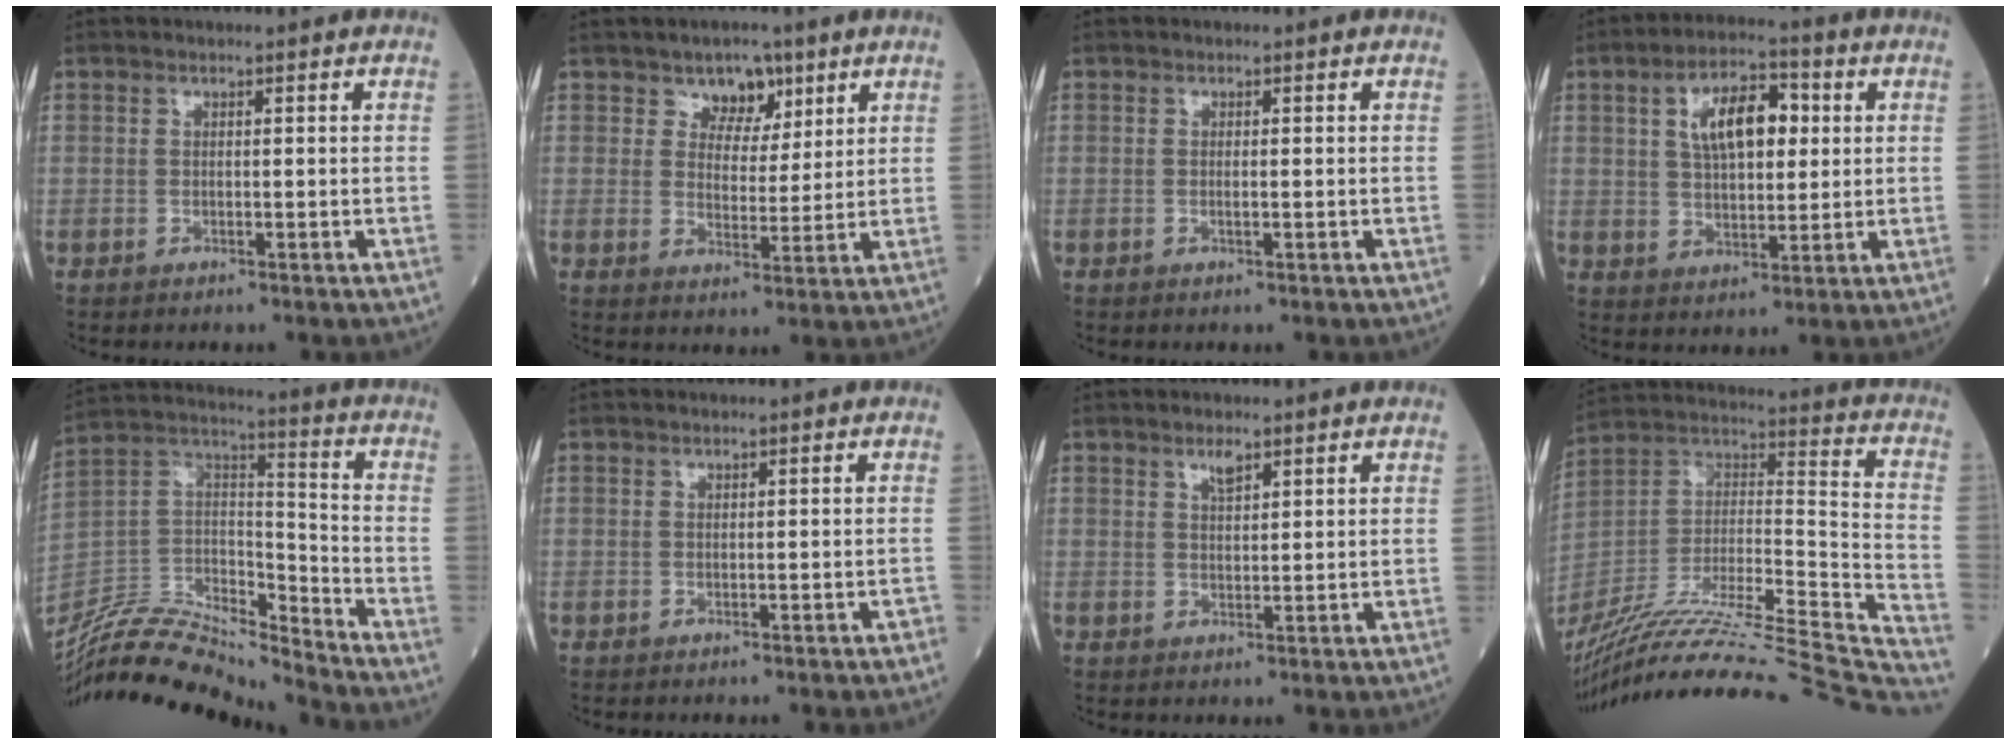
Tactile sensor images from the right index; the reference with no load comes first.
{"total": 5.2, "force": [3.3, 3.4, 2.2], "torque": [-0.021, 0.003, 0.052]}
{"total": 0.8, "force": [-0.2, -0.1, 0.8], "torque": [-0.016, -0.001, -0.003]}
{"total": 9.7, "force": [2.7, 4.4, 8.2], "torque": [-0.142, 0.021, 0.044]}
{"total": 18.3, "force": [-17.8, 1.1, 4.3], "torque": [-0.080, 0.041, -0.325]}
{"total": 0.7, "force": [-0.6, 0.2, 0.4], "torque": [-0.003, 0.000, -0.006]}
{"total": 1.9, "force": [1.4, 0.5, 1.3], "torque": [-0.025, 0.000, 0.026]}
{"total": 41.2, "force": [-36.4, 1.9, 19.1], "torque": [-0.256, -0.064, -0.537]}